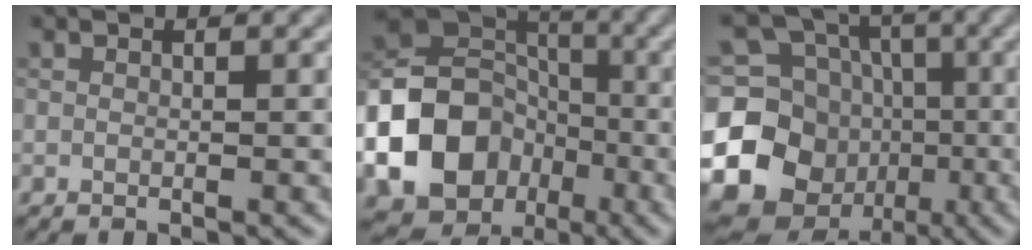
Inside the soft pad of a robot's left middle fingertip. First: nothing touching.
{"total": 15.0, "force": [-5.5, 12.4, 6.5], "torque": [-0.130, -0.028, -0.117]}
{"total": 16.6, "force": [-4.0, 14.9, 6.0], "torque": [-0.171, -0.010, -0.088]}